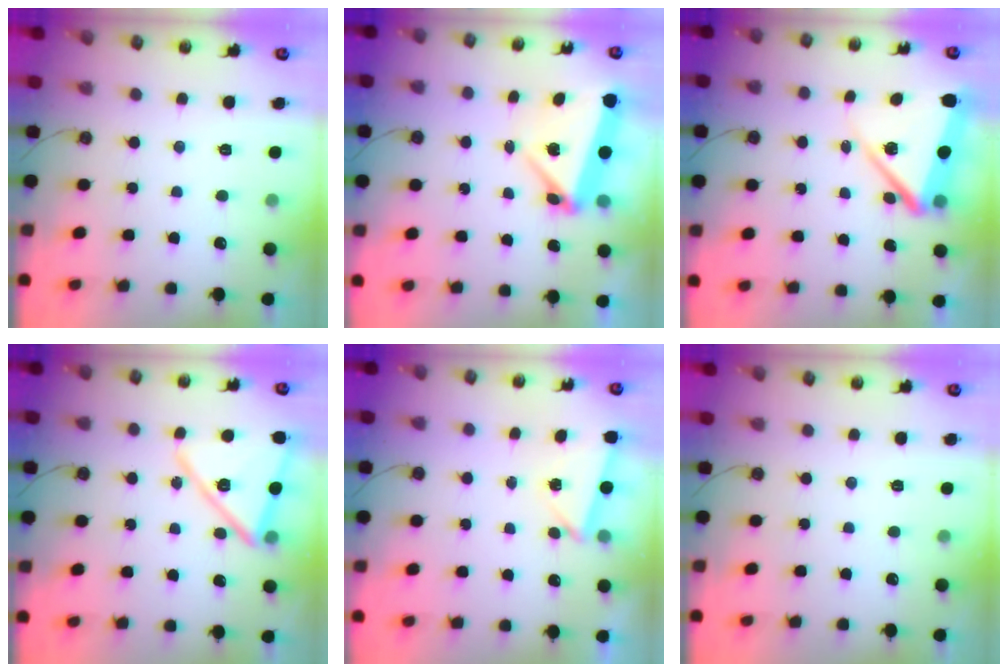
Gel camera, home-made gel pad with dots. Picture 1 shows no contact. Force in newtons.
{"total": 6.7, "press": 5.1, "slide": 4.3}
{"total": 8.8, "press": 8.7, "slide": 0.9}
{"total": 15.1, "press": 15.0, "slide": 1.6}
{"total": 2.3, "press": 2.0, "slide": 1.2}
{"total": 0.0}